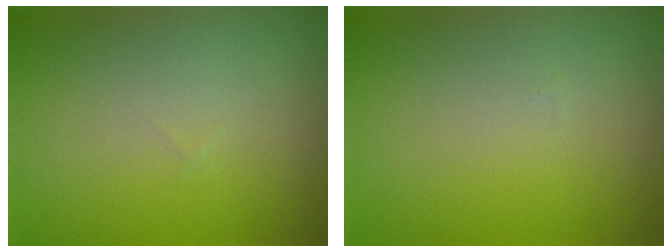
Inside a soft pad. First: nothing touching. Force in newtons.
{"total": 0.0}